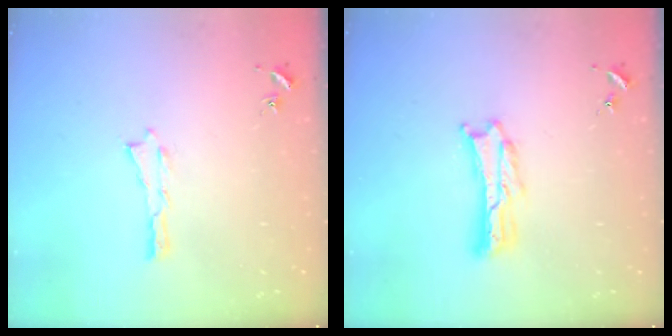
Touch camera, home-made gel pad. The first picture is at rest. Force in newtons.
{"total": 2.4, "press": 2.4, "slide": 0.3}